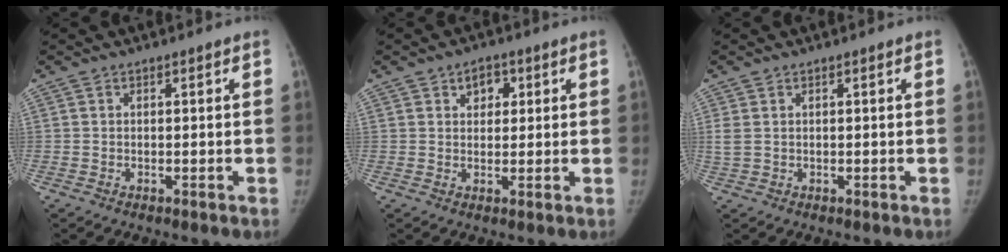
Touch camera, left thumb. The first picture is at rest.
{"total": 3.9, "force": [1.7, 2.8, 2.0], "torque": [-0.004, -0.003, 0.022]}
{"total": 2.0, "force": [0.4, 1.3, 1.4], "torque": [-0.051, 0.005, 0.012]}